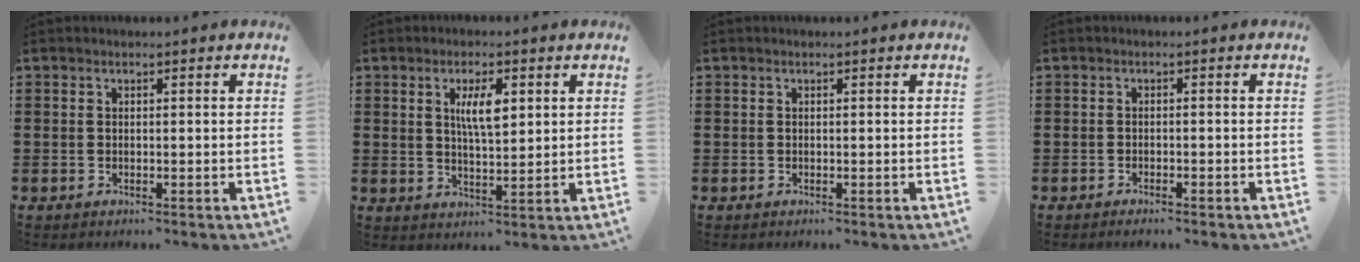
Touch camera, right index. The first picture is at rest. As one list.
[{"total": 5.1, "force": [1.7, 1.6, 4.5], "torque": [-0.095, 0.008, 0.027]}, {"total": 0.0}, {"total": 0.9, "force": [-0.9, 0.1, 0.2], "torque": [-0.007, -0.001, -0.017]}]